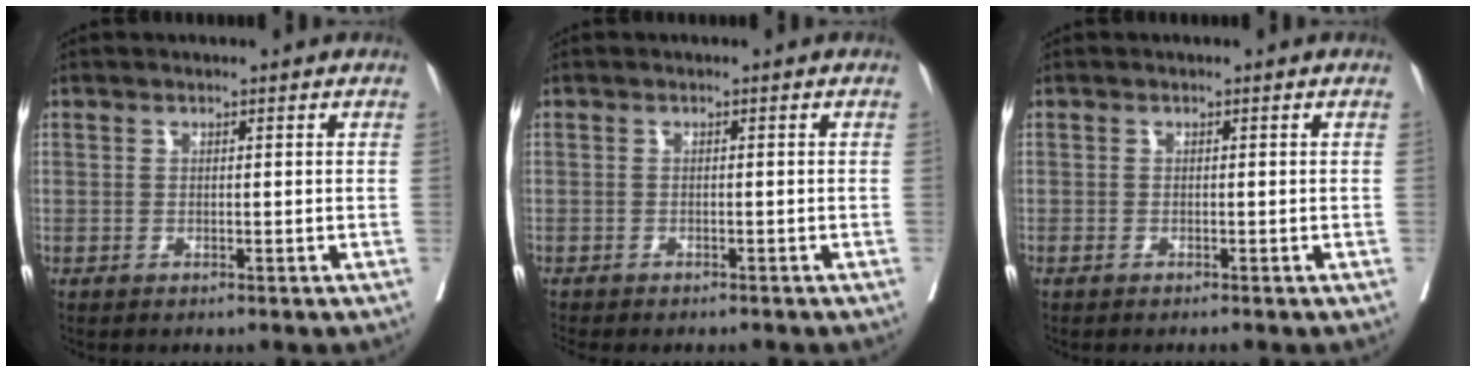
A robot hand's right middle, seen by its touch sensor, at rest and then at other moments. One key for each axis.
{"total": 3.9, "fx": -3.5, "fy": 0.8, "fz": 1.5, "tx": -0.020, "ty": -0.006, "tz": -0.046}
{"total": 0.5, "fx": -0.4, "fy": 0.0, "fz": 0.3, "tx": -0.009, "ty": -0.002, "tz": -0.009}